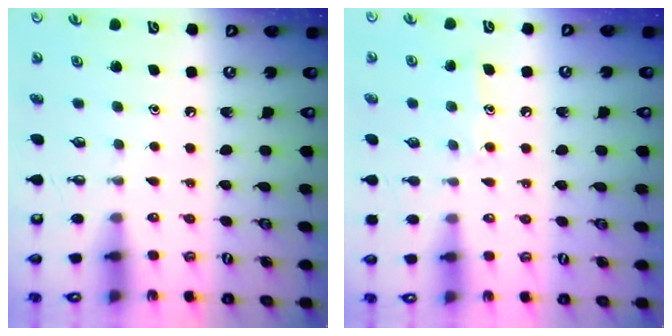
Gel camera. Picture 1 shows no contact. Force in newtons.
{"total": 7.1, "press": 7.1, "slide": 0.6}